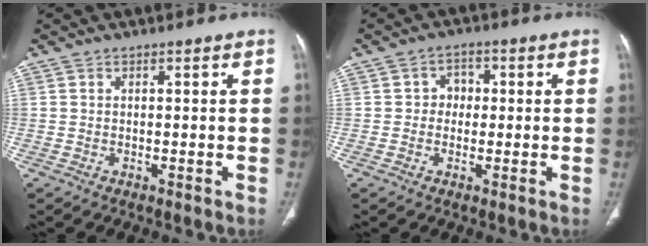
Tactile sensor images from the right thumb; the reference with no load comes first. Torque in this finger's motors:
{"motor_torque": [-0.44, 0.02, -0.41, -0.24, 0.05]}